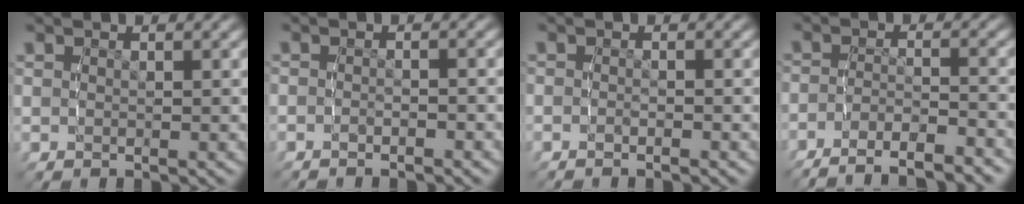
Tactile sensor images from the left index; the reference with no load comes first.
{"total": 1.6, "force": [-1.4, 0.7, 0.3], "torque": [-0.013, 0.007, -0.031]}
{"total": 1.2, "force": [-1.0, 0.6, 0.2], "torque": [-0.011, 0.002, -0.022]}
{"total": 7.4, "force": [-6.7, 2.3, 2.4], "torque": [-0.041, -0.019, -0.106]}